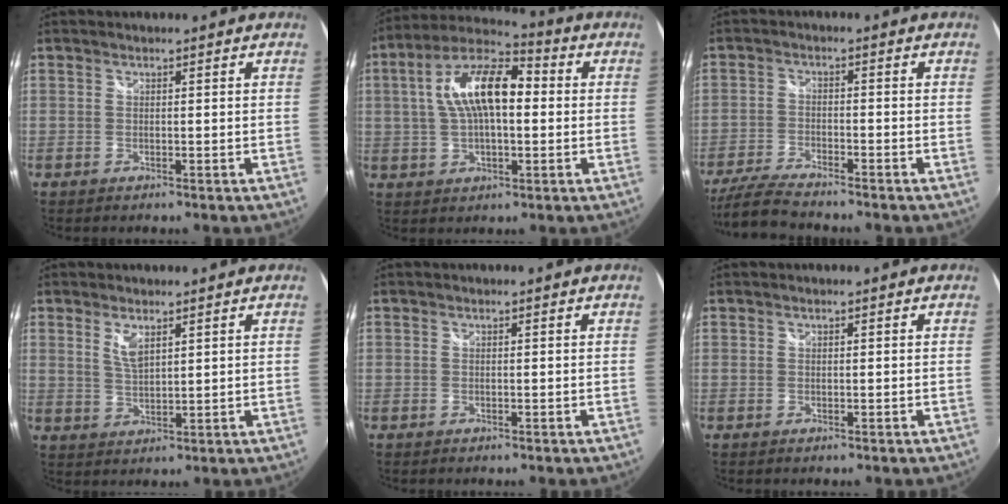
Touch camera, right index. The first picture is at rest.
{"total": 14.4, "force": [1.6, 6.5, 12.8], "torque": [-0.236, 0.025, 0.019]}
{"total": 8.2, "force": [-7.4, 0.9, 3.5], "torque": [-0.094, -0.022, -0.139]}
{"total": 3.8, "force": [2.1, 1.4, 2.9], "torque": [-0.052, -0.005, 0.039]}
{"total": 0.0}
{"total": 0.0}